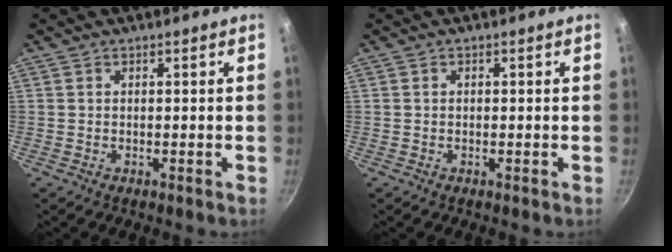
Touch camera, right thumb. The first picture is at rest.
{"total": 0.0}